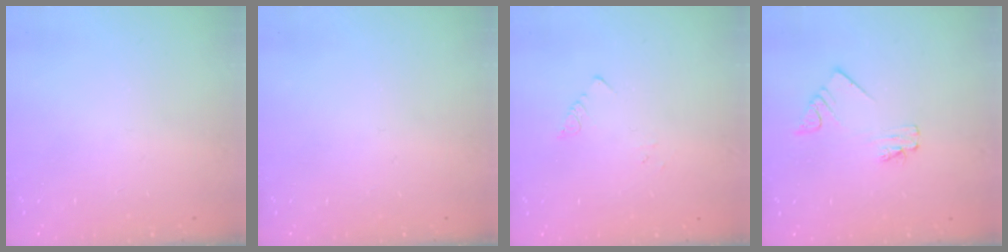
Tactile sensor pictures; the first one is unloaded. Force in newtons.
{"total": 0.0}
{"total": 1.3, "press": 1.2, "slide": 0.1}
{"total": 2.0, "press": 2.0, "slide": 0.3}